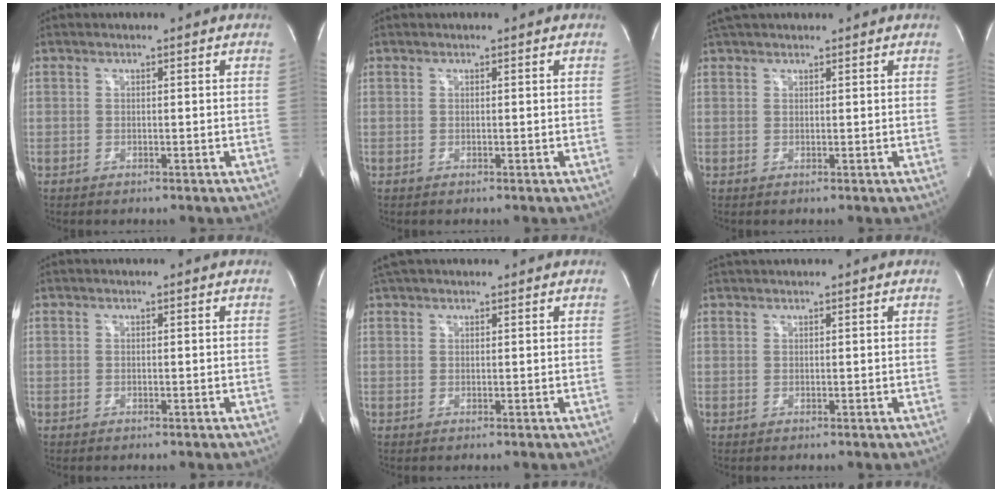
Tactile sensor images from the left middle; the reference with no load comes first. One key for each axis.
{"total": 0.0}
{"total": 5.0, "fx": 4.5, "fy": 1.3, "fz": 2.0, "tx": -0.032, "ty": 0.042, "tz": 0.076}
{"total": 0.0}
{"total": 4.5, "fx": 4.0, "fy": 1.3, "fz": 1.9, "tx": -0.031, "ty": 0.042, "tz": 0.068}
{"total": 2.1, "fx": 2.0, "fy": -0.1, "fz": 0.6, "tx": -0.008, "ty": 0.027, "tz": 0.038}